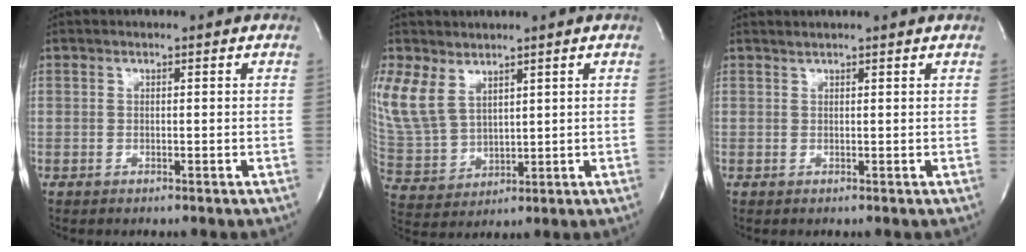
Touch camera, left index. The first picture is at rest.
{"total": 10.3, "force": [5.7, 6.5, 5.5], "torque": [-0.147, 0.004, 0.134]}
{"total": 1.8, "force": [1.7, -0.4, 0.6], "torque": [-0.013, 0.010, 0.025]}